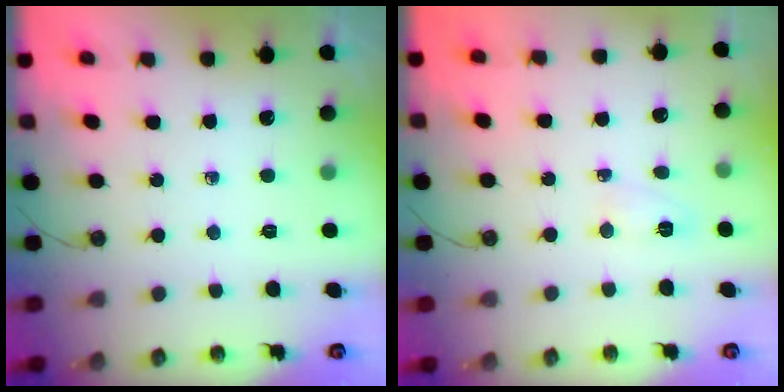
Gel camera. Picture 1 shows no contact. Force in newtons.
{"total": 3.8, "press": 3.8, "slide": 0.7}